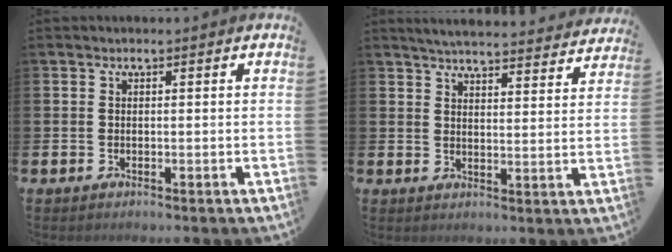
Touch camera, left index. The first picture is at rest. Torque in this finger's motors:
{"motor_torque": [0.90, -1.23, 0.24, 0.02]}